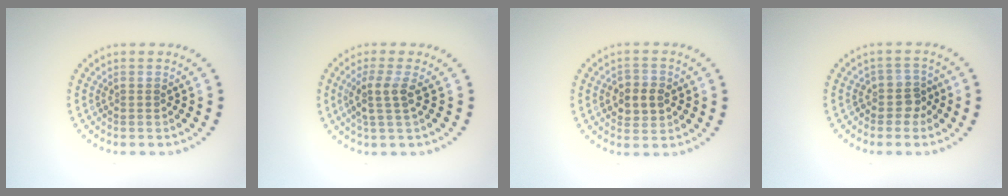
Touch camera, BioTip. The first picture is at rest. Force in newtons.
{"total": 2.5, "press": 2.0, "slide": 1.6}
{"total": 2.8, "press": 2.8, "slide": 0.4}
{"total": 2.0, "press": 1.6, "slide": 1.2}